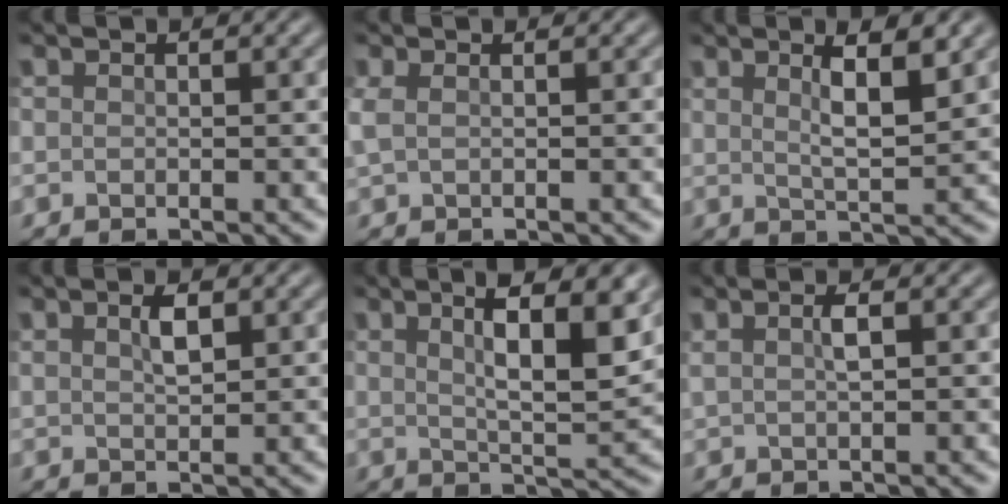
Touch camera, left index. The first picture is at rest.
{"total": 1.4, "force": [0.5, 0.7, 1.2], "torque": [-0.031, 0.002, 0.008]}
{"total": 4.5, "force": [2.0, 0.9, 3.9], "torque": [-0.064, -0.002, 0.031]}
{"total": 1.8, "force": [0.8, 0.6, 1.5], "torque": [-0.032, 0.001, 0.016]}
{"total": 7.6, "force": [3.0, 1.9, 6.8], "torque": [-0.097, 0.005, 0.048]}
{"total": 1.6, "force": [0.5, 0.4, 1.5], "torque": [-0.029, 0.001, 0.008]}